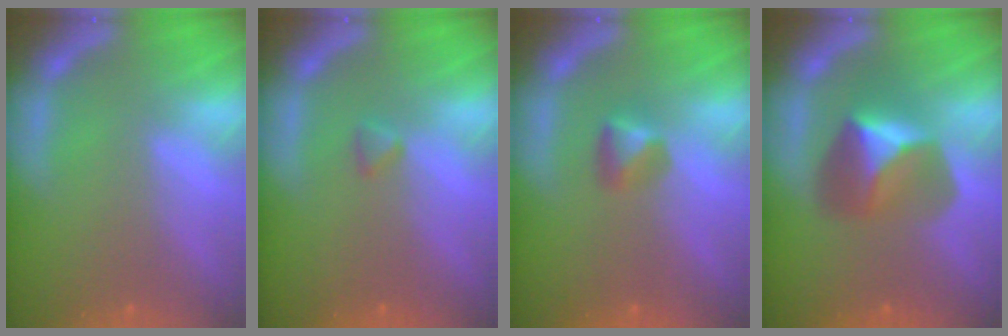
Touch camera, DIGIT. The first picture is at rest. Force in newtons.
{"total": 0.9}
{"total": 1.9}
{"total": 5.4}